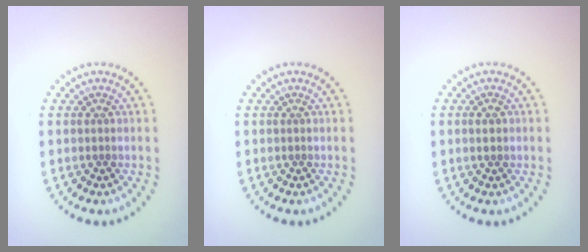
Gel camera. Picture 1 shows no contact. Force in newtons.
{"total": 0.0}
{"total": 1.4, "press": 1.4, "slide": 0.2}